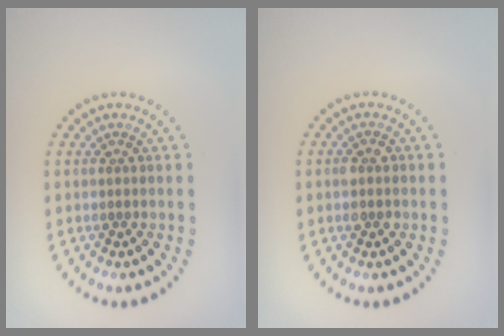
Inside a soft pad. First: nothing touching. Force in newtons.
{"total": 1.6, "press": 1.6, "slide": 0.2}